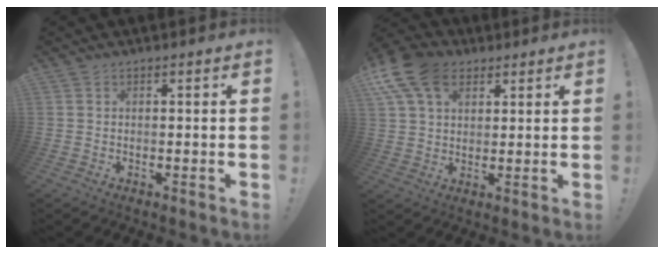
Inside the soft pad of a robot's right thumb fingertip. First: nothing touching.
{"total": 13.9, "force": [6.6, 9.2, 8.0], "torque": [-0.151, -0.022, 0.129]}